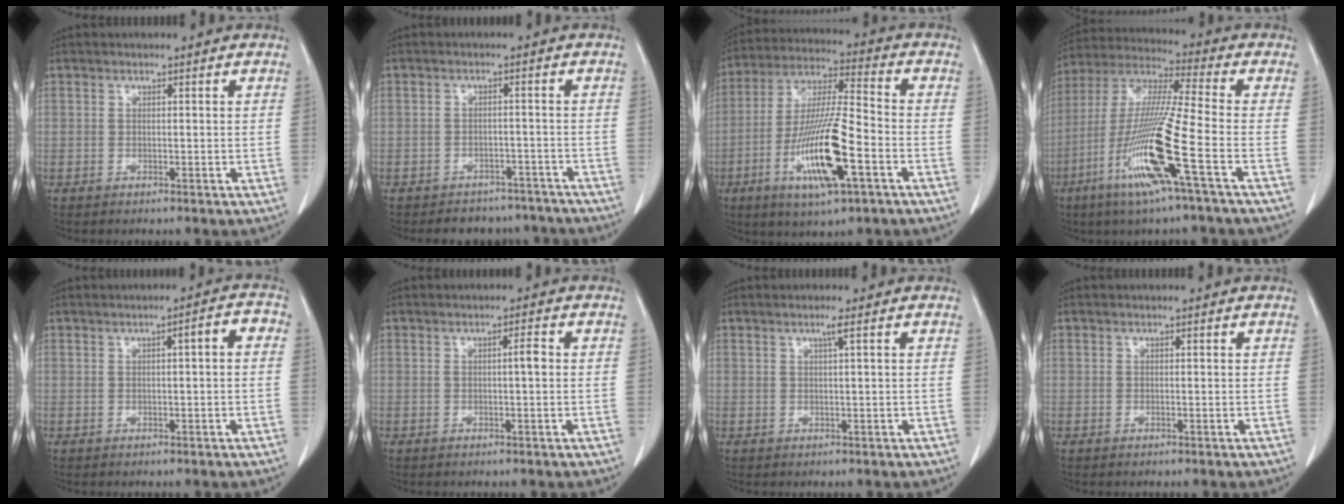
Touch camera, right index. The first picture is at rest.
{"total": 7.9, "force": [-6.8, 3.9, 0.2], "torque": [0.016, 0.013, -0.075]}
{"total": 15.8, "force": [-5.8, 2.0, 14.6], "torque": [-0.290, -0.015, -0.101]}
{"total": 16.4, "force": [-6.5, -0.9, 15.0], "torque": [-0.313, -0.023, -0.129]}
{"total": 3.1, "force": [0.3, 0.5, 3.0], "torque": [-0.038, 0.013, 0.001]}
{"total": 1.6, "force": [-0.1, 0.1, 1.6], "torque": [-0.026, 0.003, 0.000]}
{"total": 1.2, "force": [0.5, -0.3, 1.0], "torque": [-0.025, -0.001, 0.013]}
{"total": 0.0}